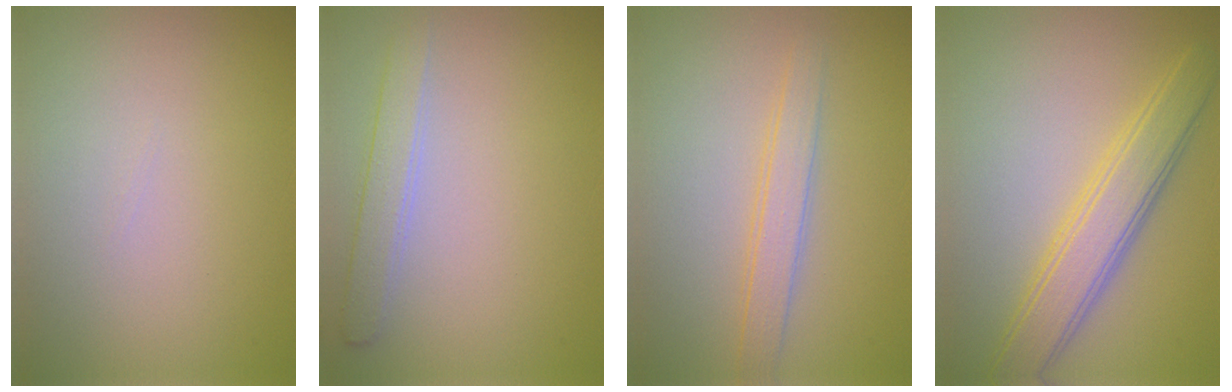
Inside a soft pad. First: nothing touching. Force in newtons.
{"total": 2.3, "press": 2.3, "slide": 0.1}
{"total": 2.4, "press": 2.4, "slide": 0.1}
{"total": 4.8, "press": 4.8, "slide": 0.2}